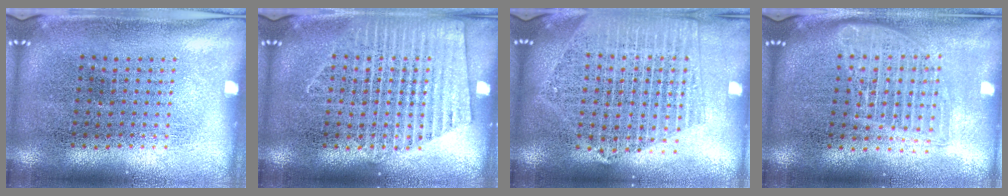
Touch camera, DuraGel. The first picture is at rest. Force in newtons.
{"total": 2.4, "press": 2.4, "slide": 0.2}
{"total": 2.1, "press": 2.0, "slide": 0.9}
{"total": 1.6, "press": 1.4, "slide": 0.8}